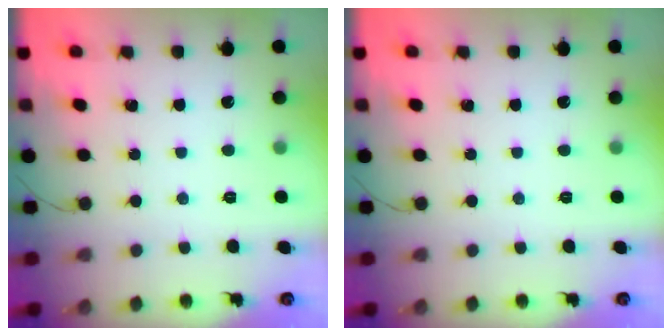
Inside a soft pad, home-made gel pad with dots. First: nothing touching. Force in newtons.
{"total": 0.0}